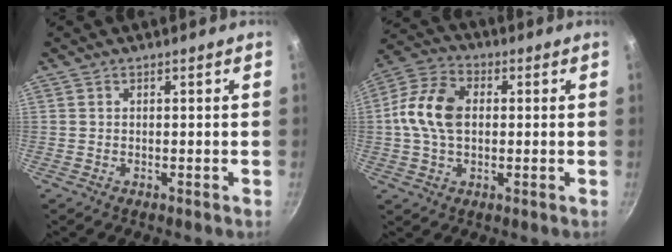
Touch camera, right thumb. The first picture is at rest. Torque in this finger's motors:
{"motor_torque": [0.55, 1.03, 0.09, 0.05, 0.23]}